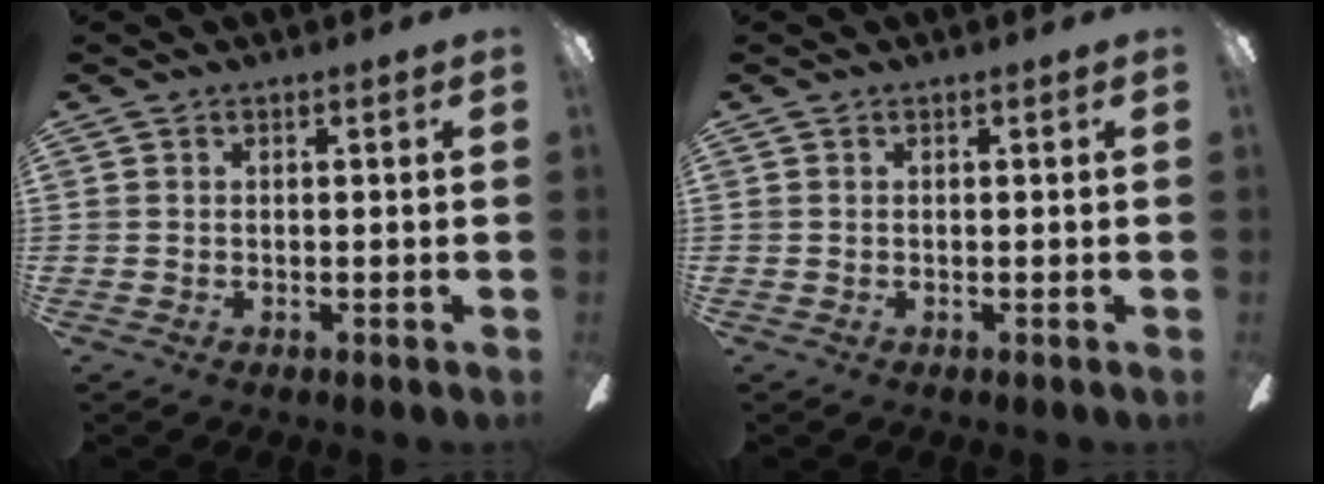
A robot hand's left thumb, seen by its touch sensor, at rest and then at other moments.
{"total": 0.0}